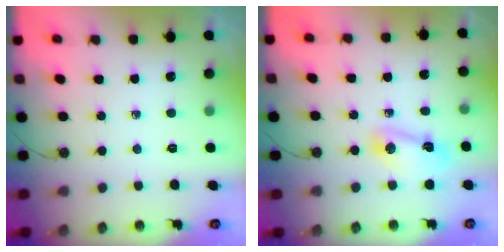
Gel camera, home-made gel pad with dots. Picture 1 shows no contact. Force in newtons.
{"total": 5.4, "press": 5.4, "slide": 0.4}